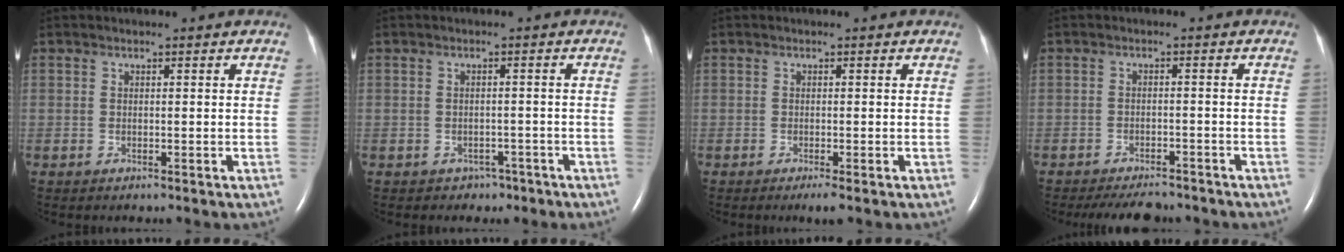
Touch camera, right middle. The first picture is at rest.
{"total": 2.4, "force": [-1.5, 1.8, 0.2], "torque": [-0.009, 0.013, -0.013]}
{"total": 1.4, "force": [-0.8, -0.1, 1.1], "torque": [-0.020, -0.005, -0.014]}
{"total": 7.1, "force": [-6.4, 2.1, 2.3], "torque": [-0.031, -0.010, -0.088]}